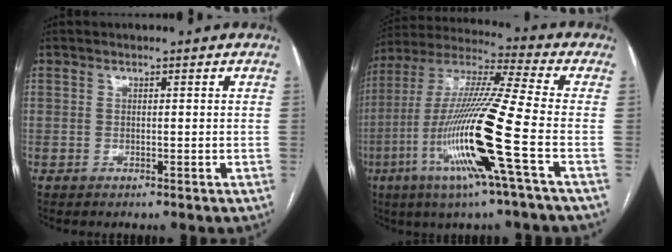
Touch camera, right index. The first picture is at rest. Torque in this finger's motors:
{"motor_torque": [2.14, 0.00, 1.05, 0.21]}